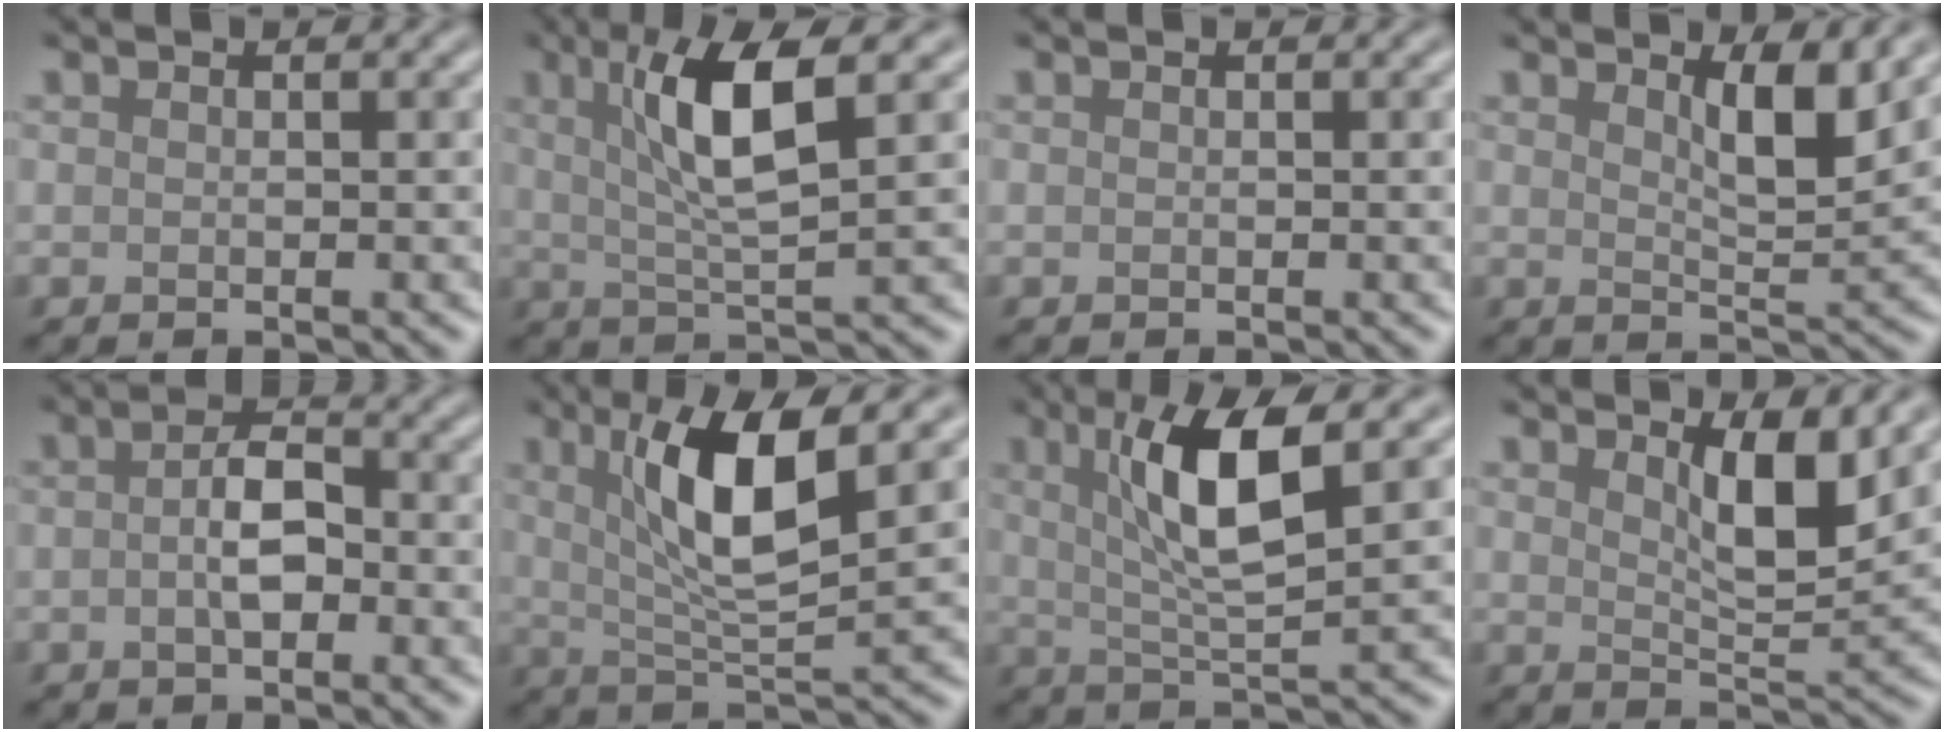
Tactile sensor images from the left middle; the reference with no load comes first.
{"total": 6.4, "force": [2.1, 1.3, 5.9], "torque": [-0.109, 0.004, 0.039]}
{"total": 0.0}
{"total": 3.7, "force": [2.1, 0.8, 2.9], "torque": [-0.048, -0.007, 0.036]}
{"total": 3.0, "force": [-0.6, 1.3, 2.7], "torque": [-0.047, 0.005, -0.017]}
{"total": 7.6, "force": [2.5, 1.8, 6.9], "torque": [-0.119, -0.005, 0.046]}
{"total": 7.0, "force": [2.3, 1.5, 6.4], "torque": [-0.115, 0.002, 0.043]}
{"total": 4.4, "force": [2.3, 1.1, 3.6], "torque": [-0.061, -0.009, 0.039]}